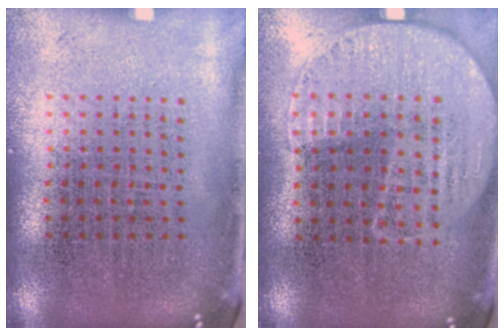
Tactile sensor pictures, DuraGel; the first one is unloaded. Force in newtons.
{"total": 1.1, "press": 1.0, "slide": 0.5}